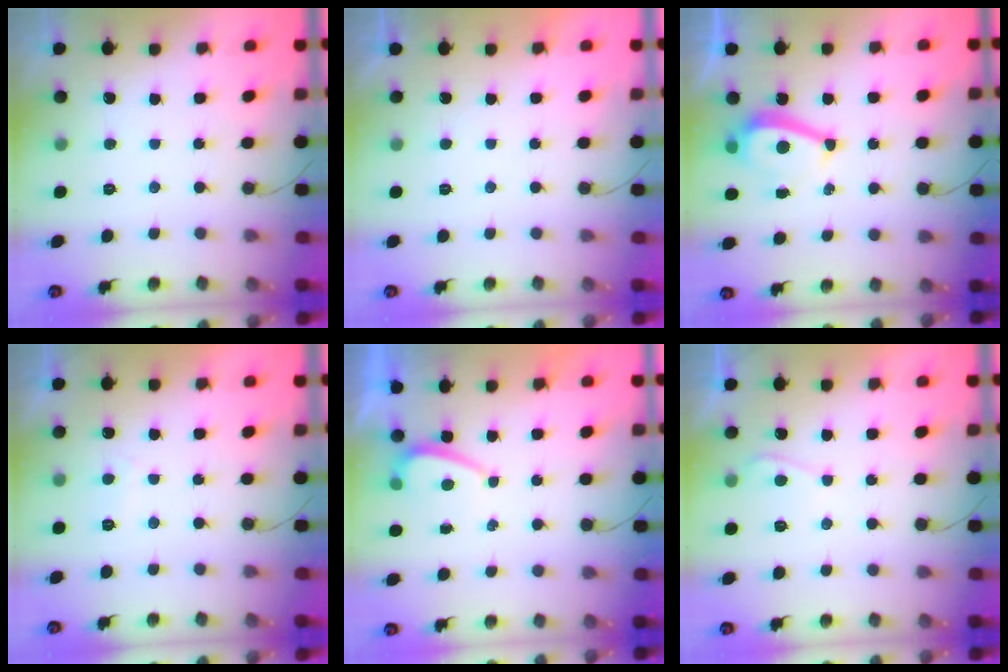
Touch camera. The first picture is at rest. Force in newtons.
{"total": 2.2, "press": 2.2, "slide": 0.4}
{"total": 6.9, "press": 6.5, "slide": 2.4}
{"total": 1.6, "press": 1.4, "slide": 0.7}
{"total": 0.9, "press": 0.7, "slide": 0.5}
{"total": 3.3, "press": 3.2, "slide": 0.4}